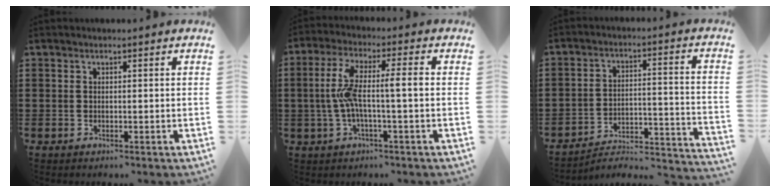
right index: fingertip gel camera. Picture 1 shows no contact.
{"total": 7.3, "force": [-0.8, 0.9, 7.2], "torque": [-0.142, -0.002, -0.023]}
{"total": 2.7, "force": [-2.4, 0.5, 1.1], "torque": [-0.033, -0.017, -0.060]}